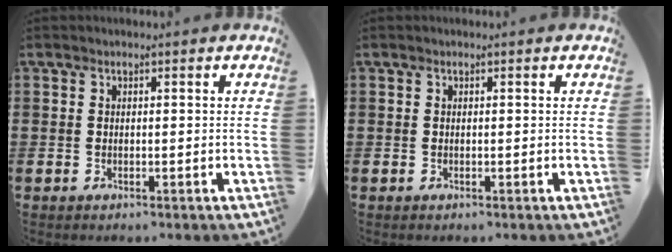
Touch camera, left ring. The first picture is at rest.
{"total": 0.0}